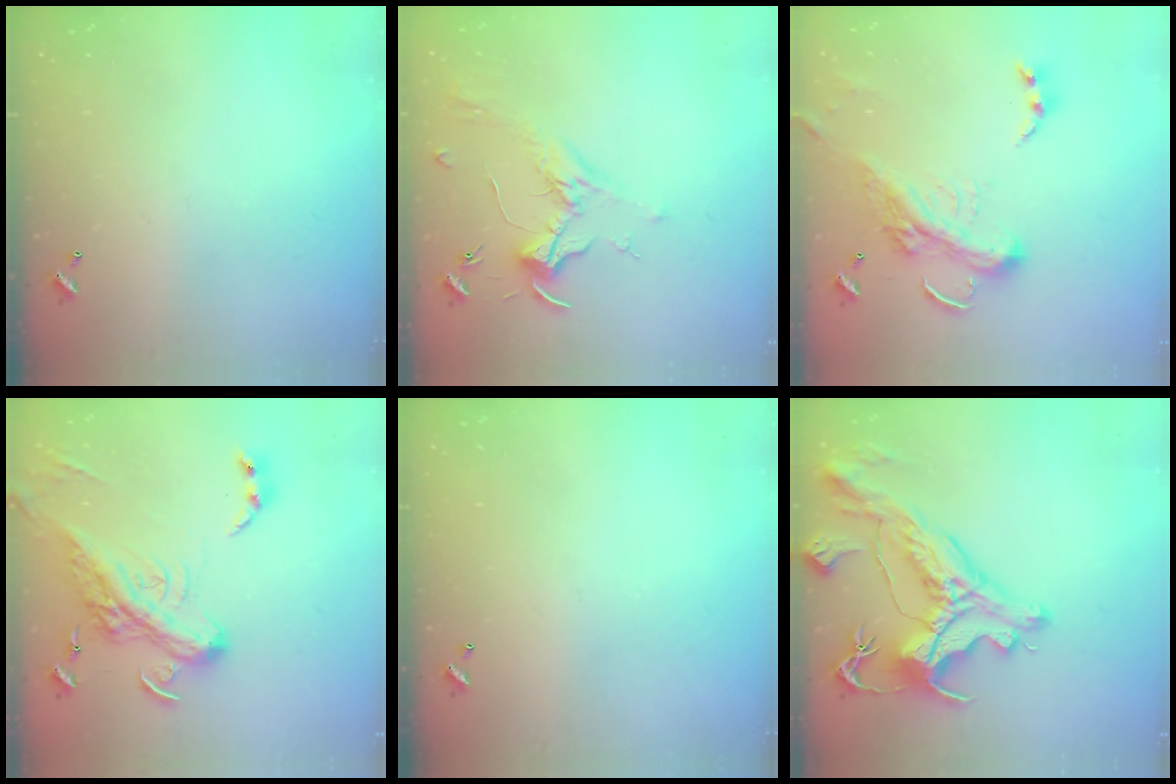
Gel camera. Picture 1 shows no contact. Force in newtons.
{"total": 1.7, "press": 1.5, "slide": 0.8}
{"total": 6.2, "press": 6.1, "slide": 1.5}
{"total": 10.0, "press": 9.8, "slide": 2.3}
{"total": 0.0}
{"total": 7.1, "press": 6.9, "slide": 1.8}